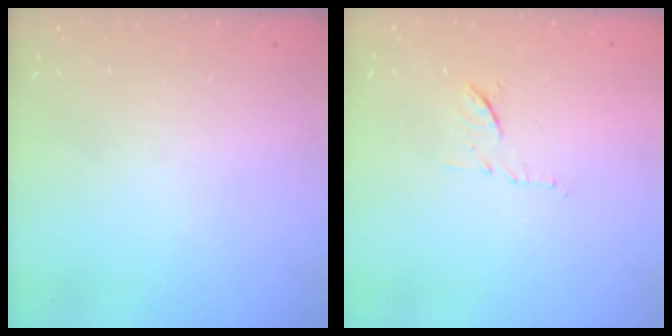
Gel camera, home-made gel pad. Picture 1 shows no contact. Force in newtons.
{"total": 7.8, "press": 7.8, "slide": 0.3}